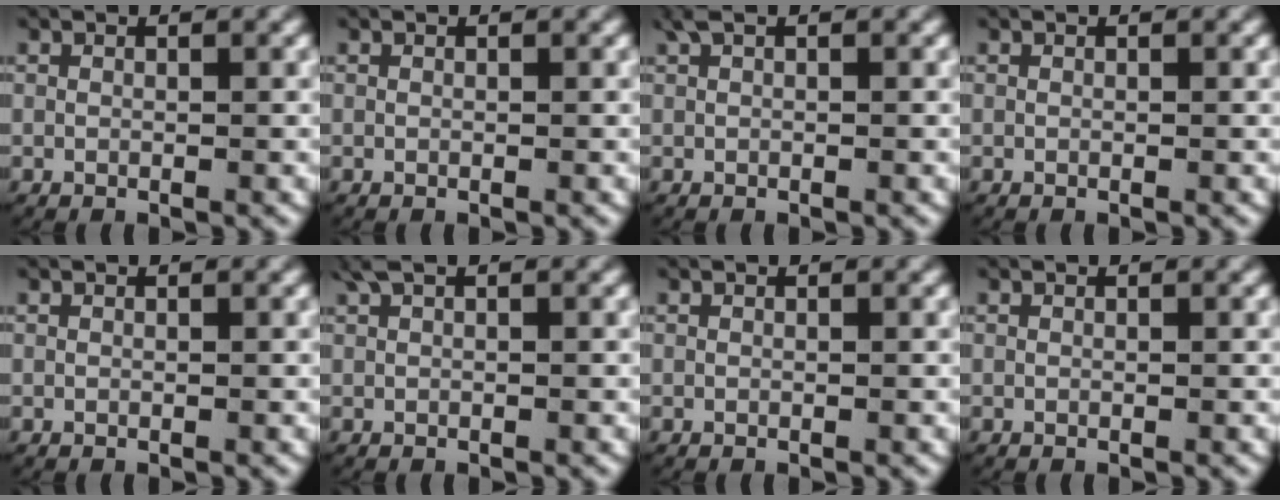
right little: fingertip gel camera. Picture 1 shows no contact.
{"total": 0.0}
{"total": 1.2, "force": [0.9, 0.2, 0.7], "torque": [-0.012, 0.007, 0.015]}
{"total": 0.0}
{"total": 0.0}
{"total": 1.5, "force": [1.1, 0.3, 0.9], "torque": [-0.016, 0.008, 0.018]}
{"total": 0.0}
{"total": 0.0}